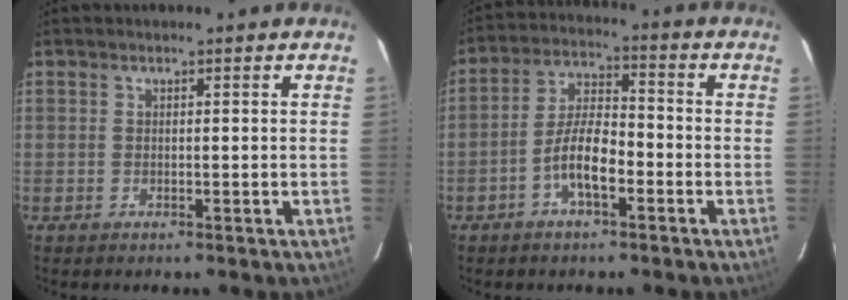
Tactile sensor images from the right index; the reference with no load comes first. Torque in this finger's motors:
{"motor_torque": [0.31, -0.30, 0.24, 0.08]}